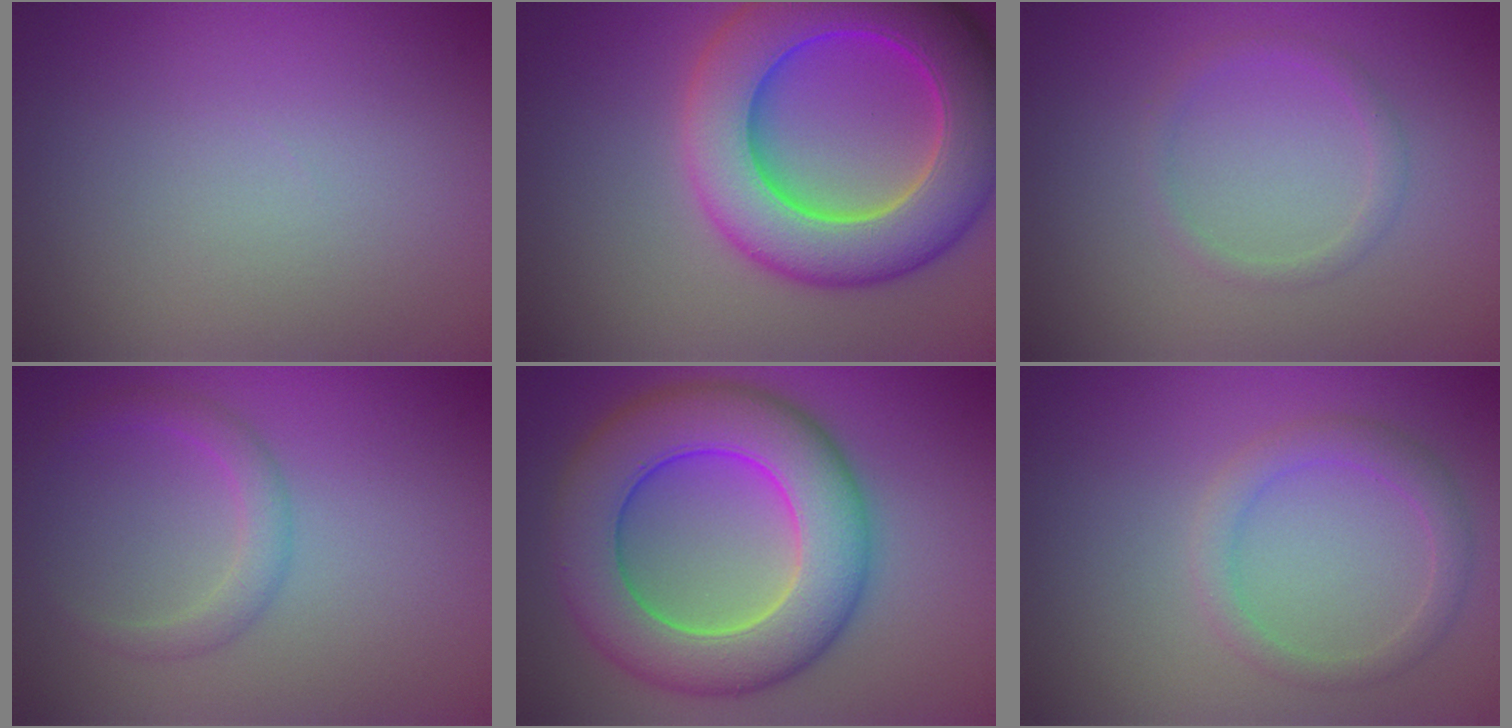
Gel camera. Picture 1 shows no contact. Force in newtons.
{"total": 11.7, "press": 11.7, "slide": 0.2}
{"total": 1.3, "press": 1.3, "slide": 0.1}
{"total": 2.1, "press": 2.1, "slide": 0.1}
{"total": 11.2, "press": 11.2, "slide": 0.3}
{"total": 2.4, "press": 2.4, "slide": 0.1}